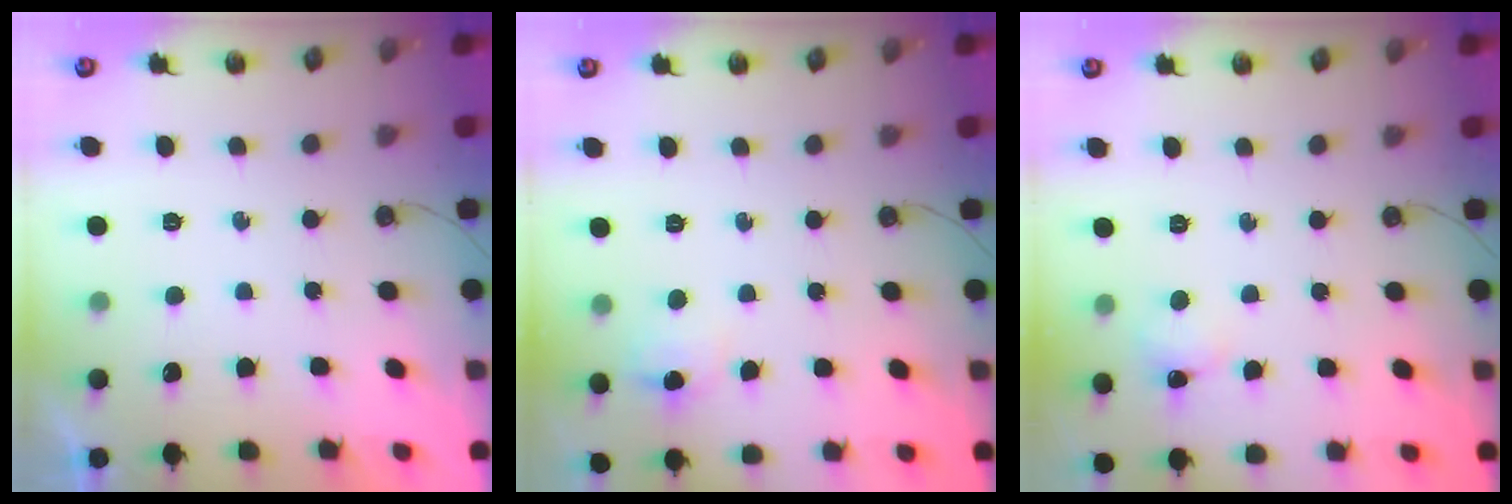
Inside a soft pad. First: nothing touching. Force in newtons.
{"total": 3.9, "press": 3.6, "slide": 1.5}
{"total": 2.7, "press": 2.6, "slide": 0.5}